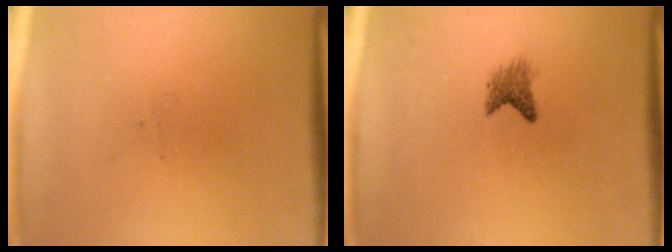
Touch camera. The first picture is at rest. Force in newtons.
{"total": 2.1}